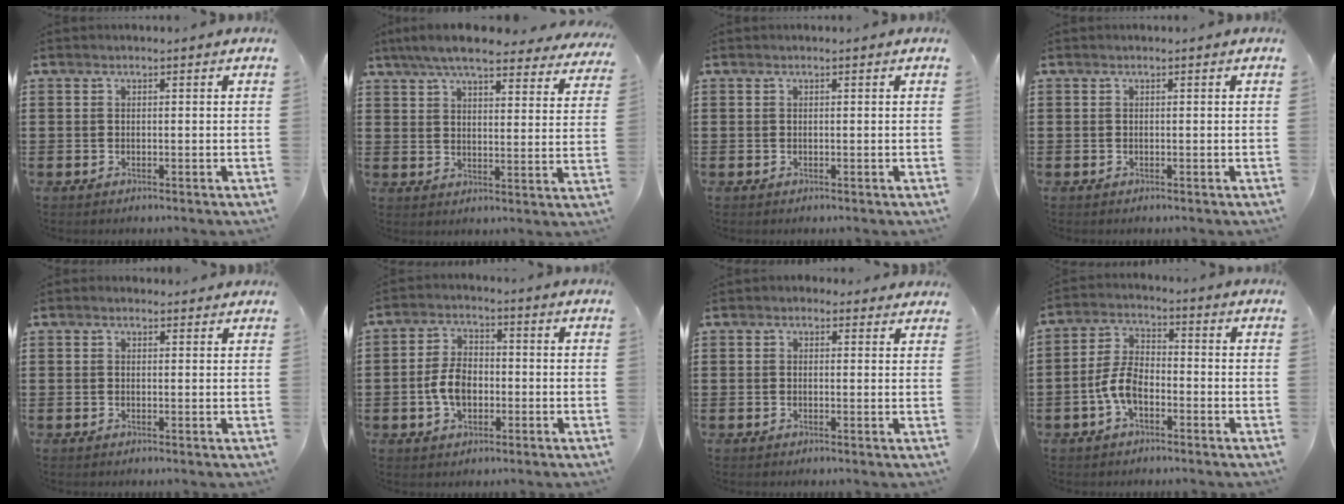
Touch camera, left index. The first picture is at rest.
{"total": 7.7, "force": [6.9, 0.7, 3.4], "torque": [-0.090, -0.022, 0.124]}
{"total": 0.0}
{"total": 0.0}
{"total": 0.9, "force": [0.7, 0.5, 0.2], "torque": [-0.006, 0.004, 0.014]}
{"total": 6.0, "force": [-1.3, 3.7, 4.5], "torque": [-0.102, 0.005, -0.029]}
{"total": 1.3, "force": [0.9, 0.8, 0.3], "torque": [-0.010, 0.007, 0.017]}
{"total": 6.0, "force": [-2.6, 3.1, 4.4], "torque": [-0.110, 0.002, -0.056]}